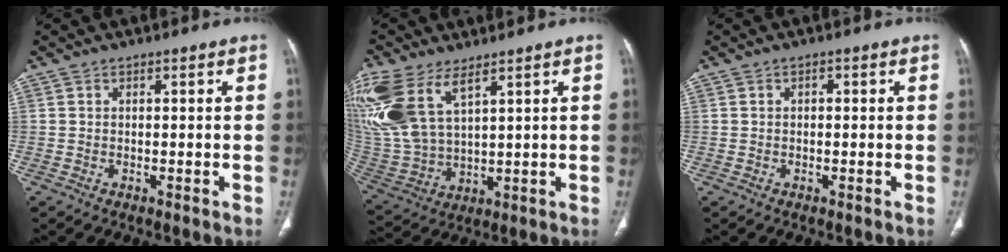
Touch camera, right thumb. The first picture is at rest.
{"total": 18.5, "force": [9.6, 9.0, 12.9], "torque": [-0.313, -0.022, 0.208]}
{"total": 1.0, "force": [0.2, 0.5, 0.8], "torque": [-0.014, 0.005, 0.003]}